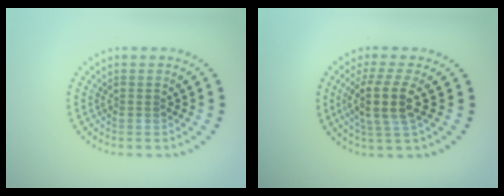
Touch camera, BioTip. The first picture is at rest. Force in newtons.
{"total": 4.0, "press": 3.3, "slide": 2.3}